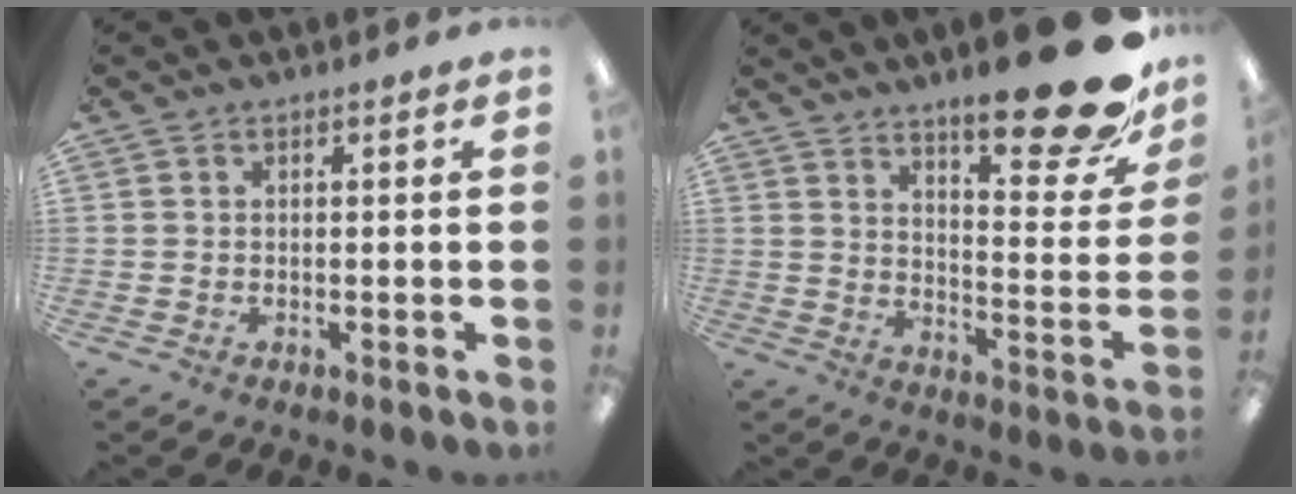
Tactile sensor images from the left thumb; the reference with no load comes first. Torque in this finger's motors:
{"motor_torque": [2.37, 1.36, 1.52, -1.25, 0.07]}